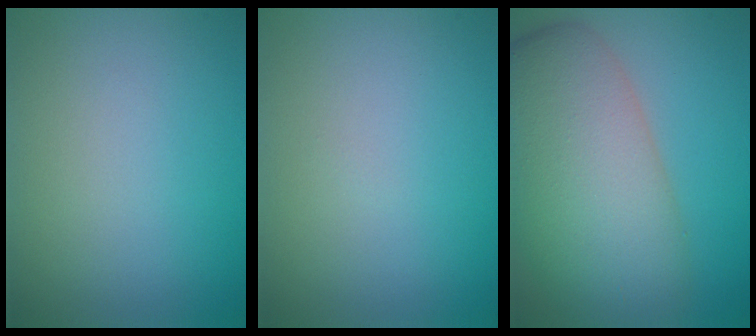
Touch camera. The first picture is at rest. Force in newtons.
{"total": 0.0}
{"total": 10.8, "press": 10.8, "slide": 0.4}